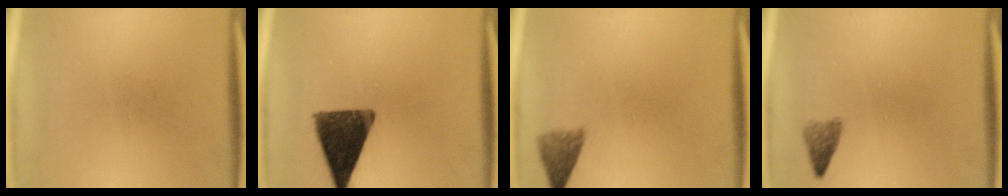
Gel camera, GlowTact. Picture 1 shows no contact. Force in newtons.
{"total": 12.8}
{"total": 2.8}
{"total": 1.9}